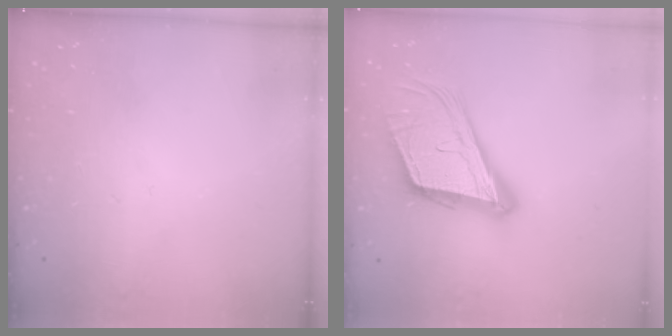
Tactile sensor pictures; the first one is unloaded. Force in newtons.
{"total": 20.0, "press": 19.6, "slide": 3.9}